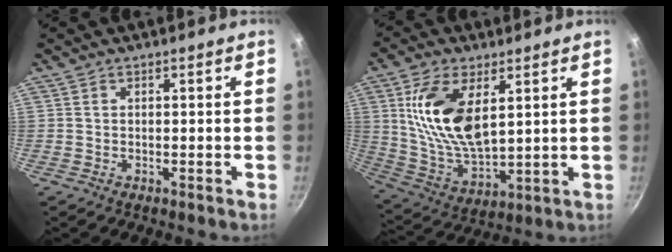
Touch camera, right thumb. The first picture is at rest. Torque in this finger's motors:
{"motor_torque": [-0.55, 1.36, 1.49, 0.37, 0.28]}